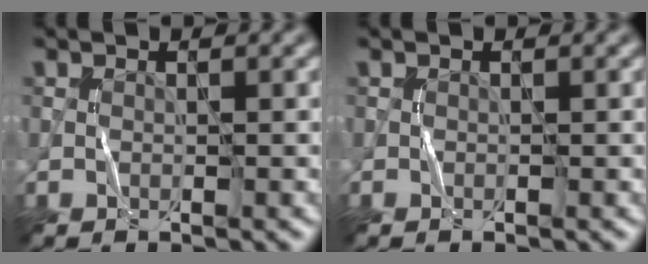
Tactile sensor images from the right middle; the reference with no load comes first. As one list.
[{"total": 0.0}]